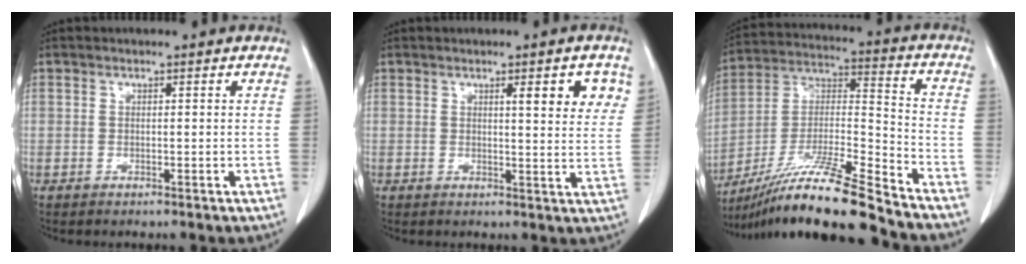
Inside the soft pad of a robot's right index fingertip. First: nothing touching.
{"total": 5.9, "force": [2.6, 0.9, 5.2], "torque": [-0.060, -0.004, 0.030]}
{"total": 18.6, "force": [-15.3, -0.8, 10.5], "torque": [-0.216, -0.015, -0.280]}